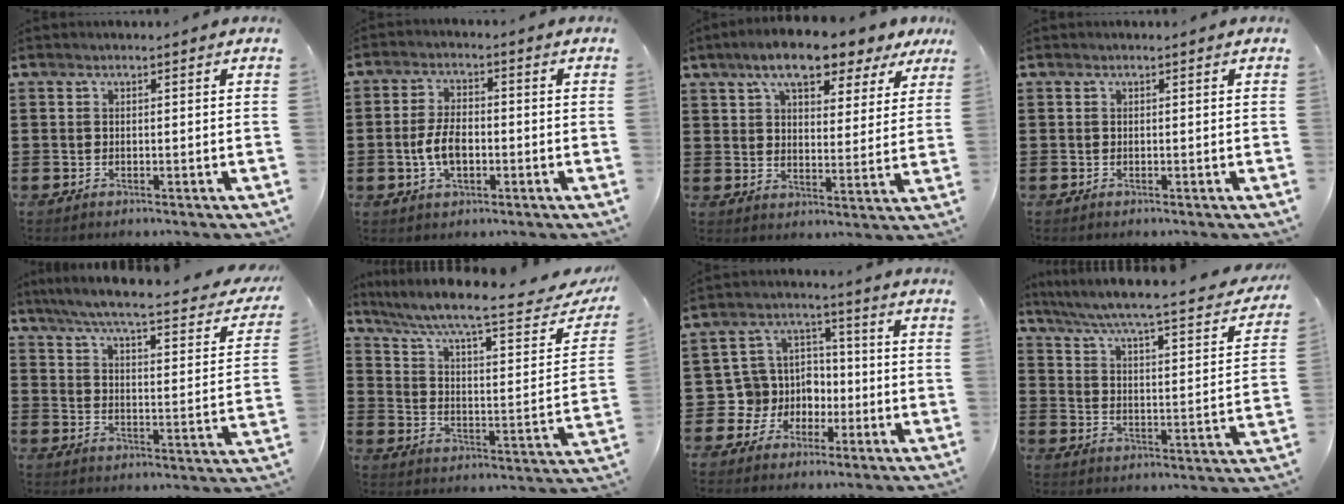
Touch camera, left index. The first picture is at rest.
{"total": 5.6, "force": [-1.0, 2.8, 4.7], "torque": [-0.104, 0.000, -0.023]}
{"total": 8.4, "force": [6.6, 2.1, 4.8], "torque": [-0.101, -0.013, 0.114]}
{"total": 0.0}
{"total": 5.6, "force": [4.7, -0.3, 3.0], "torque": [-0.082, -0.041, 0.073]}
{"total": 9.5, "force": [6.9, 1.2, 6.4], "torque": [-0.132, -0.043, 0.105]}
{"total": 7.5, "force": [-1.2, 7.3, 1.5], "torque": [-0.080, -0.003, -0.023]}
{"total": 4.3, "force": [3.6, -0.5, 2.4], "torque": [-0.067, -0.043, 0.047]}